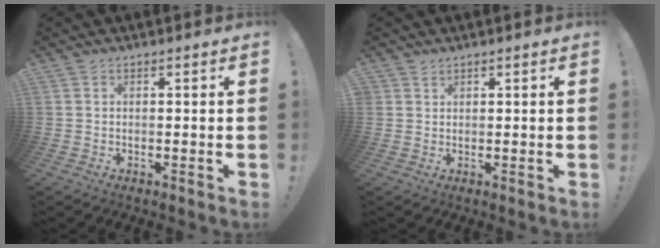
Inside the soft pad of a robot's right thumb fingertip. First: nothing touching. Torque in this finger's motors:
{"motor_torque": [0.61, 0.62, 0.52, 0.46, 0.42]}